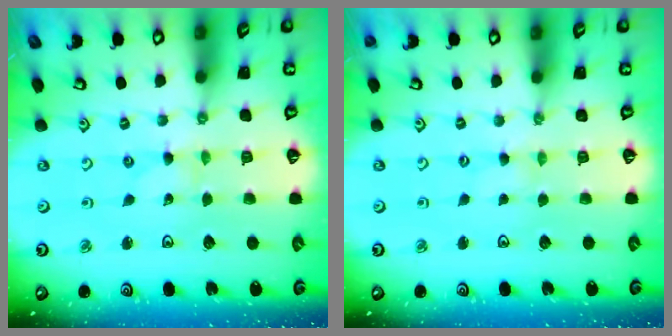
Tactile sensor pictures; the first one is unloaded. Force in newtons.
{"total": 0.0}